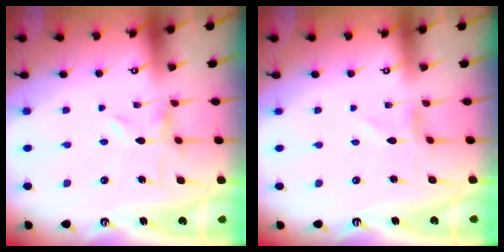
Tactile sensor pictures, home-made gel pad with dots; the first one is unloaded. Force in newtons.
{"total": 0.0}